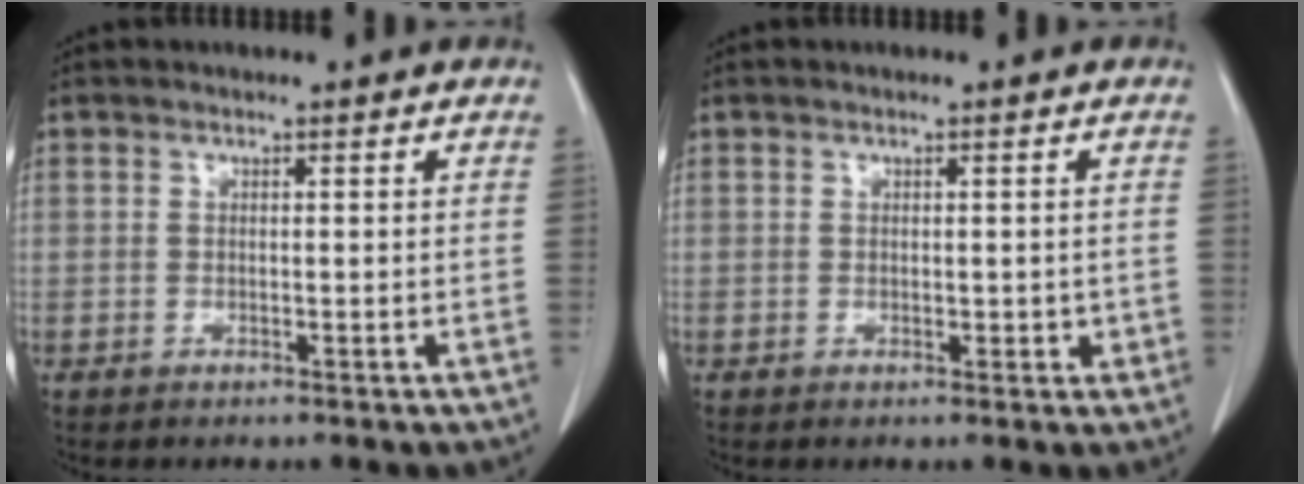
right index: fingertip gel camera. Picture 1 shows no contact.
{"total": 1.7, "force": [-0.3, 1.1, 1.3], "torque": [-0.012, 0.001, -0.001]}